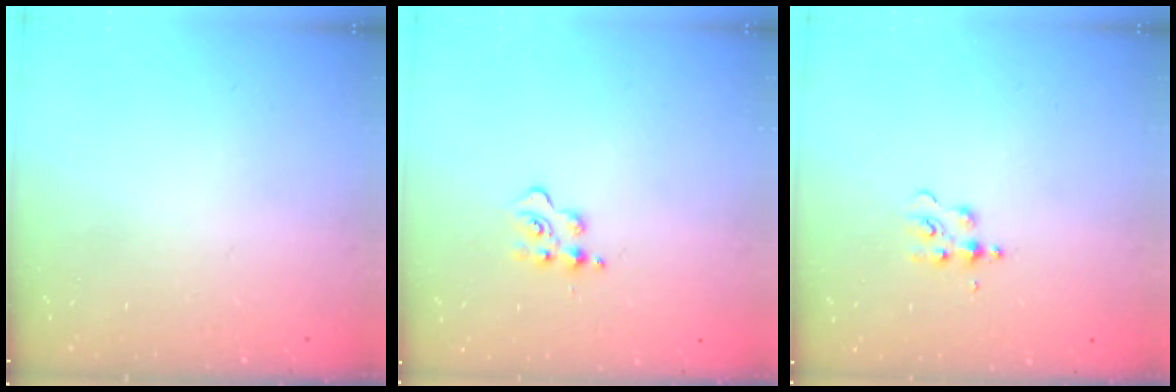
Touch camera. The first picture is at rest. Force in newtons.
{"total": 5.0, "press": 5.0, "slide": 0.5}
{"total": 4.2, "press": 4.2, "slide": 0.5}